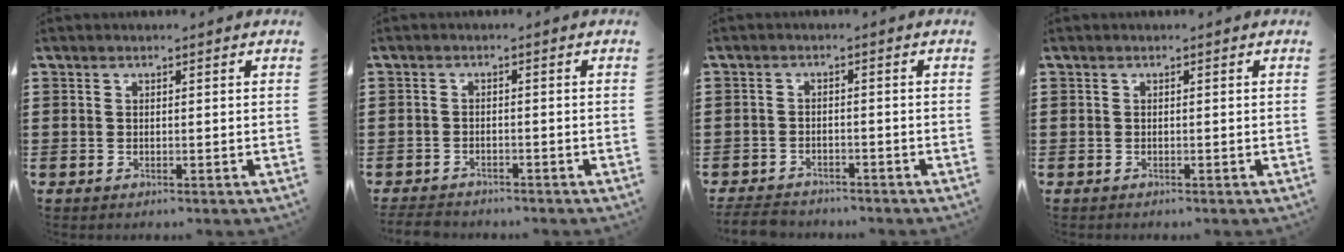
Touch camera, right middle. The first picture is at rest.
{"total": 2.5, "force": [-2.4, 0.5, 0.2], "torque": [-0.014, -0.002, -0.054]}
{"total": 3.3, "force": [-3.2, 0.8, 0.2], "torque": [-0.014, -0.002, -0.070]}
{"total": 0.0}